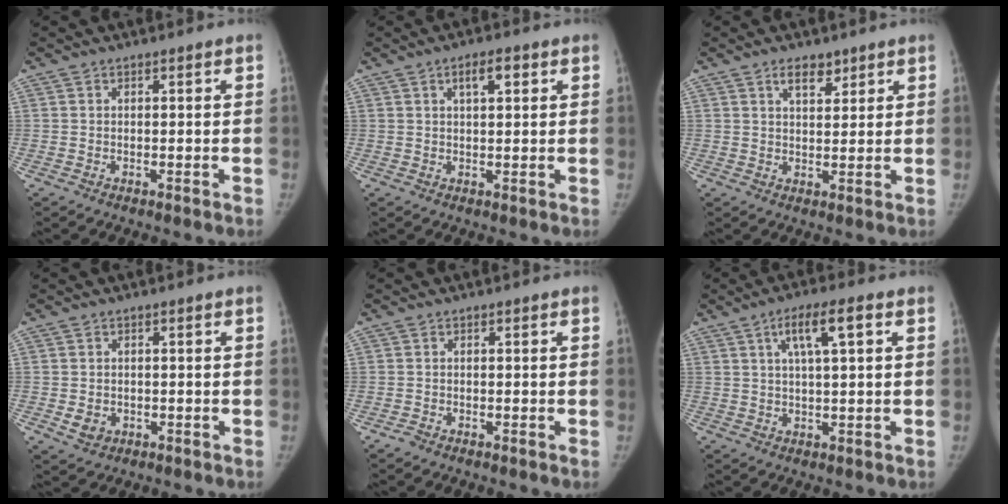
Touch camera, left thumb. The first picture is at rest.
{"total": 4.0, "force": [1.8, 1.6, 3.2], "torque": [-0.046, 0.001, 0.028]}
{"total": 4.0, "force": [2.7, 2.0, 2.2], "torque": [-0.015, -0.017, 0.044]}
{"total": 3.0, "force": [-0.8, 2.5, 1.5], "torque": [-0.018, 0.001, -0.005]}
{"total": 0.8, "force": [-0.7, 0.4, 0.2], "torque": [-0.009, -0.001, -0.018]}
{"total": 6.8, "force": [2.5, 1.3, 6.2], "torque": [-0.114, 0.005, 0.043]}